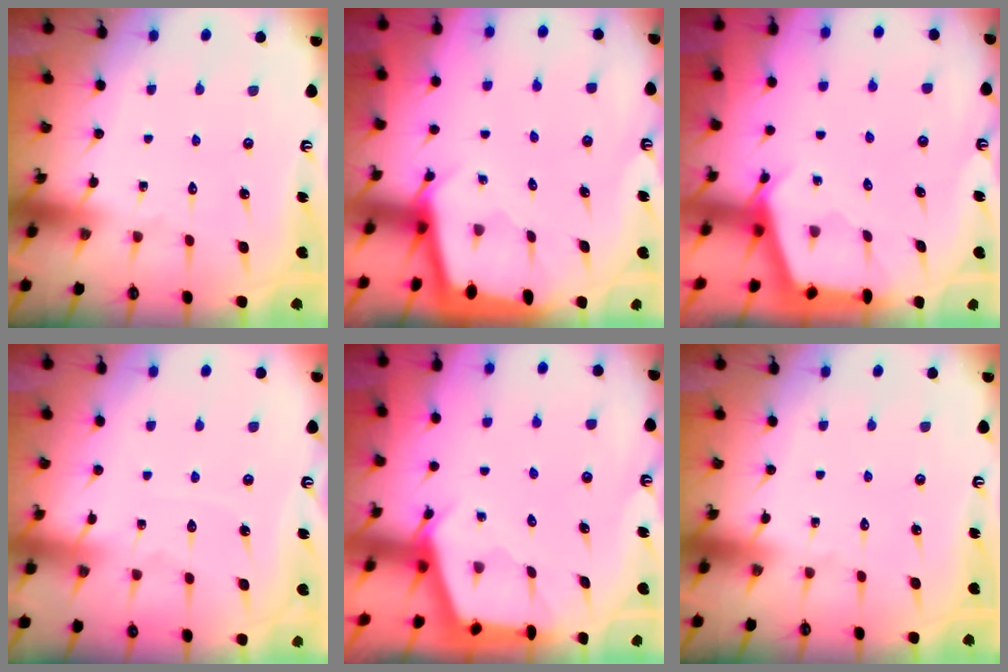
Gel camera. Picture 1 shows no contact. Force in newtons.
{"total": 2.0, "press": 2.0, "slide": 0.2}
{"total": 2.5, "press": 2.5, "slide": 0.4}
{"total": 3.4, "press": 3.4, "slide": 0.5}
{"total": 2.7, "press": 2.7, "slide": 0.3}
{"total": 0.0}